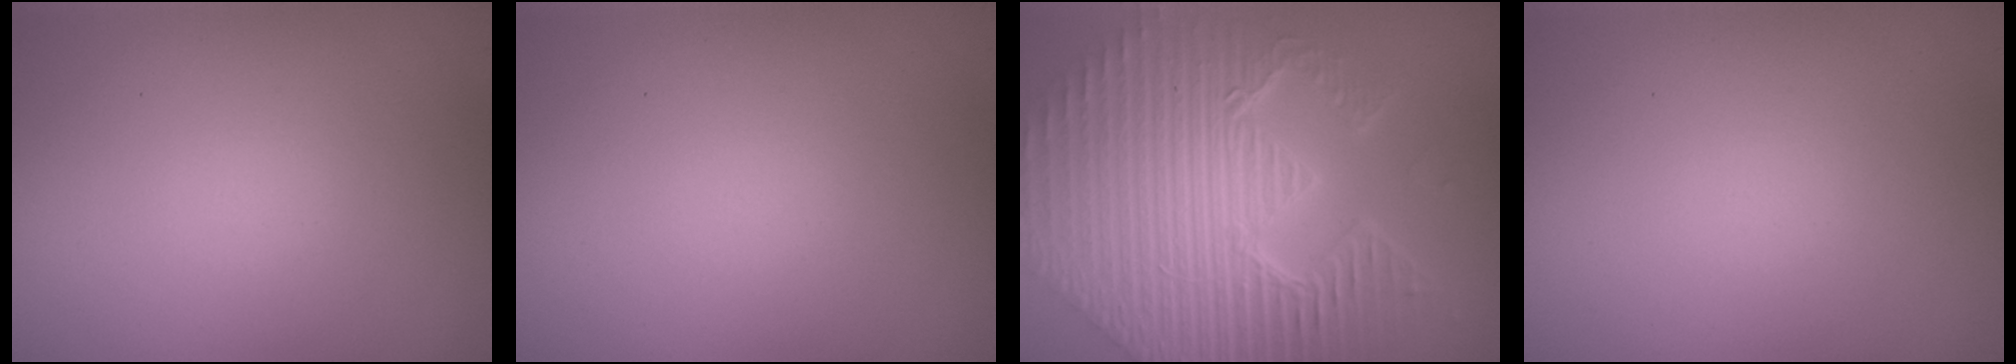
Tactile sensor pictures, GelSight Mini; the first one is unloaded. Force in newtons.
{"total": 0.0}
{"total": 11.5, "press": 7.5, "slide": 8.6}
{"total": 0.0}